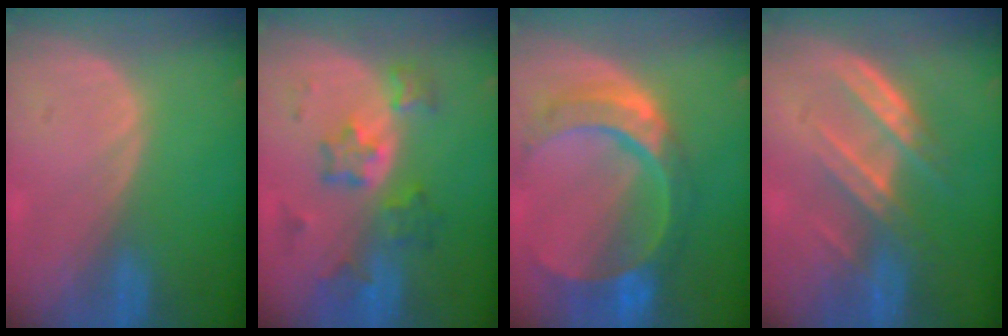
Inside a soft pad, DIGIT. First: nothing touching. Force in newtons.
{"total": 6.8, "press": 6.6, "slide": 1.5}
{"total": 11.1, "press": 9.2, "slide": 6.1}
{"total": 7.1, "press": 6.5, "slide": 2.8}